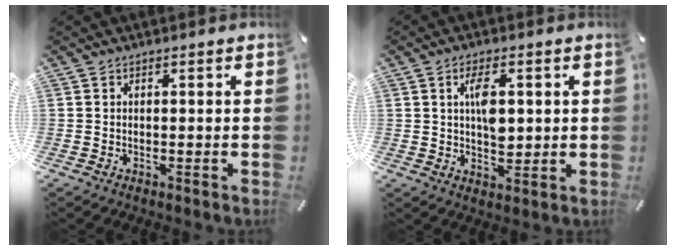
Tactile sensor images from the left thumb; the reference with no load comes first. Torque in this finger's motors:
{"motor_torque": [0.85, 1.99, 0.72, -0.57, 0.38]}